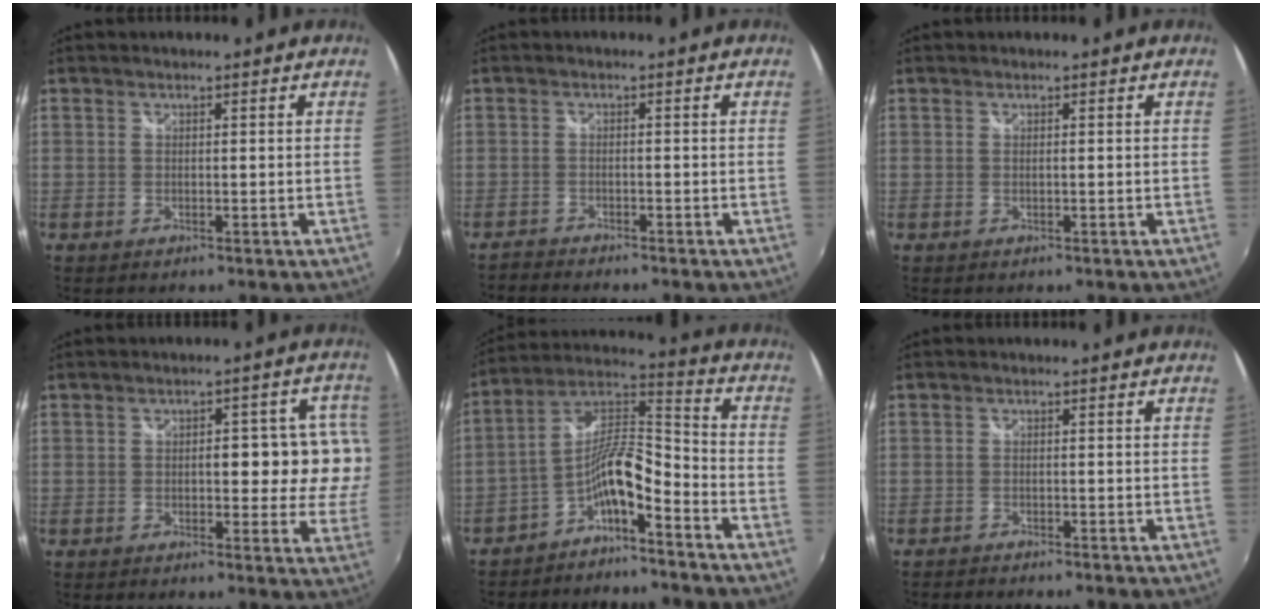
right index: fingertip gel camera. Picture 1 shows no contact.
{"total": 2.3, "force": [-2.3, 0.1, 0.0], "torque": [-0.013, -0.010, -0.050]}
{"total": 0.0}
{"total": 9.3, "force": [0.2, 5.3, 7.6], "torque": [-0.073, 0.018, 0.010]}
{"total": 9.2, "force": [-5.7, 2.1, 6.9], "torque": [-0.149, 0.023, -0.108]}
{"total": 2.0, "force": [-1.9, 0.2, 0.3], "torque": [-0.019, -0.010, -0.036]}